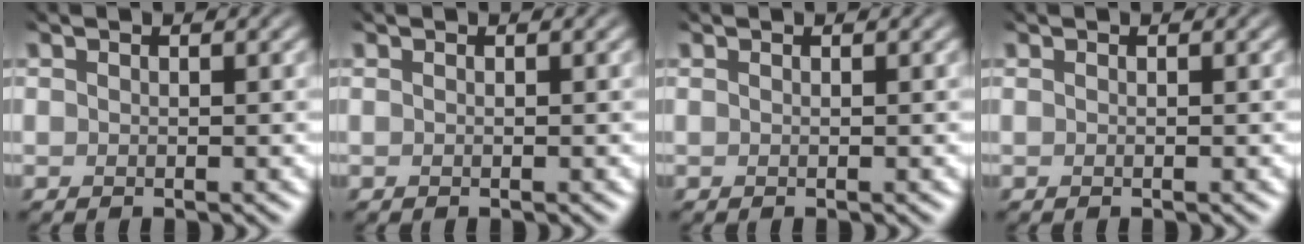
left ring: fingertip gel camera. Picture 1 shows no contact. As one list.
[{"total": 0.0}, {"total": 0.0}, {"total": 0.0}]